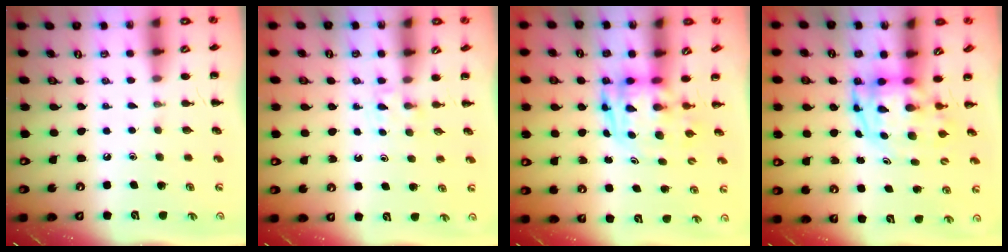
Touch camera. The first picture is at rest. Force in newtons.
{"total": 2.2, "press": 2.0, "slide": 0.9}
{"total": 3.2, "press": 3.1, "slide": 0.7}
{"total": 4.1, "press": 4.0, "slide": 0.9}